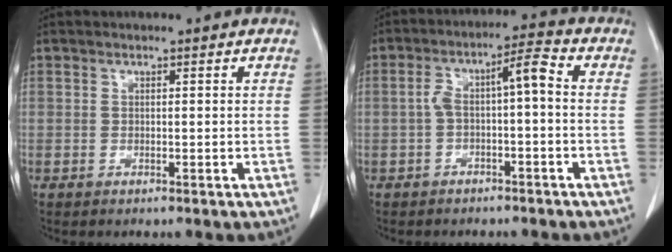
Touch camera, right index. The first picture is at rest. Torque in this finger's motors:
{"motor_torque": [0.42, -0.05, 0.17, 0.06]}